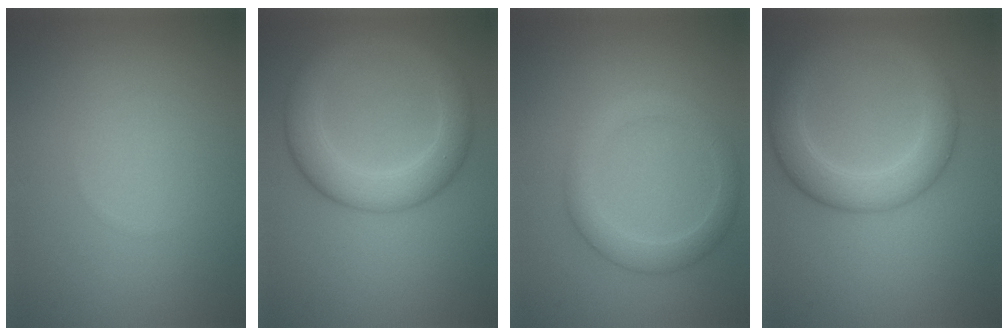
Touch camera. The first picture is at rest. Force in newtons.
{"total": 5.3, "press": 5.3, "slide": 0.1}
{"total": 3.1, "press": 3.1, "slide": 0.2}
{"total": 5.1, "press": 5.1, "slide": 0.1}